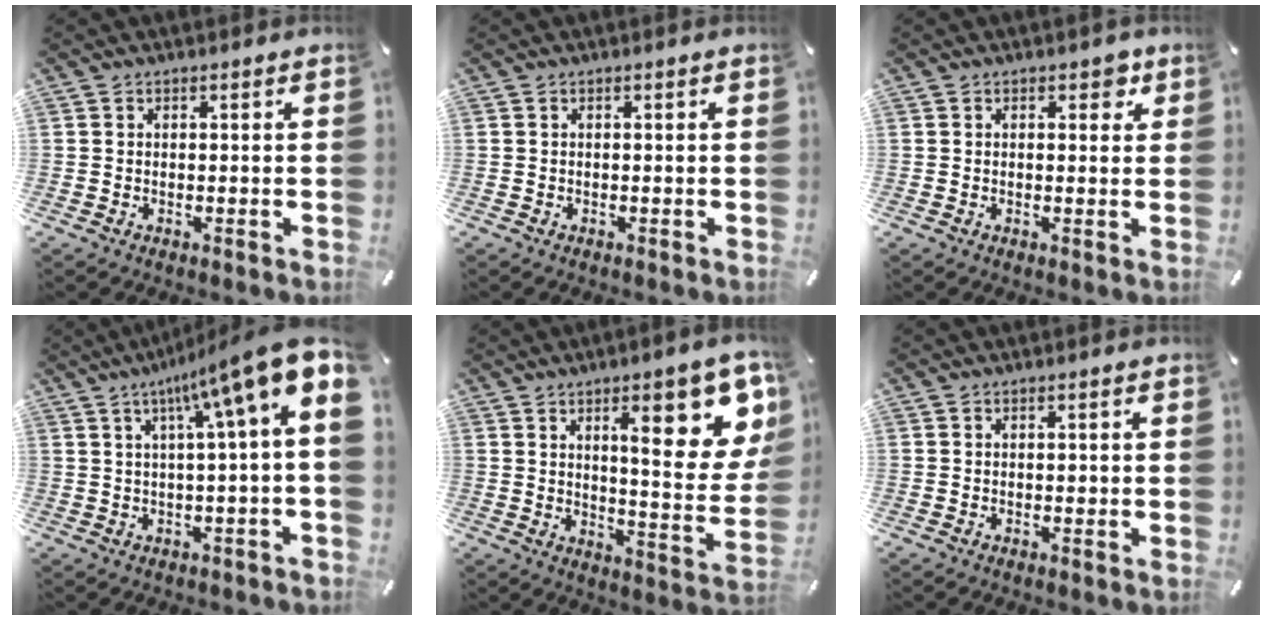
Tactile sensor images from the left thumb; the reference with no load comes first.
{"total": 0.0}
{"total": 2.9, "force": [1.2, 1.7, 2.0], "torque": [-0.012, -0.004, 0.011]}
{"total": 14.0, "force": [6.3, 0.8, 12.5], "torque": [-0.194, -0.054, 0.088]}
{"total": 19.3, "force": [8.9, 5.9, 16.1], "torque": [-0.220, -0.050, 0.129]}
{"total": 0.9, "force": [0.0, 0.5, 0.7], "torque": [-0.015, 0.002, -0.001]}